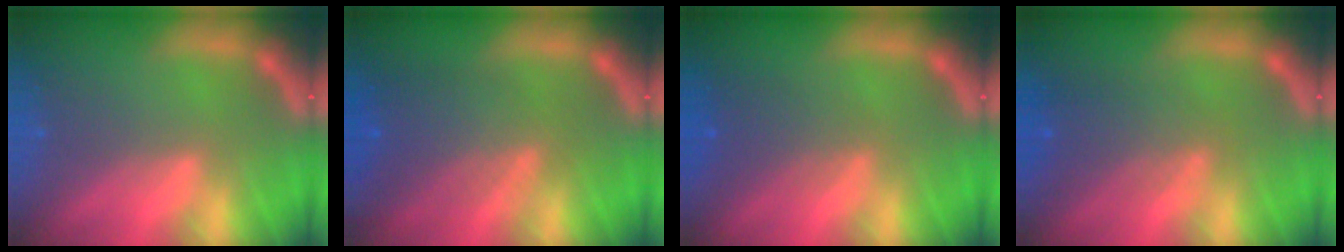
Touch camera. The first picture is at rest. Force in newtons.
{"total": 6.1}
{"total": 3.0}
{"total": 4.1}